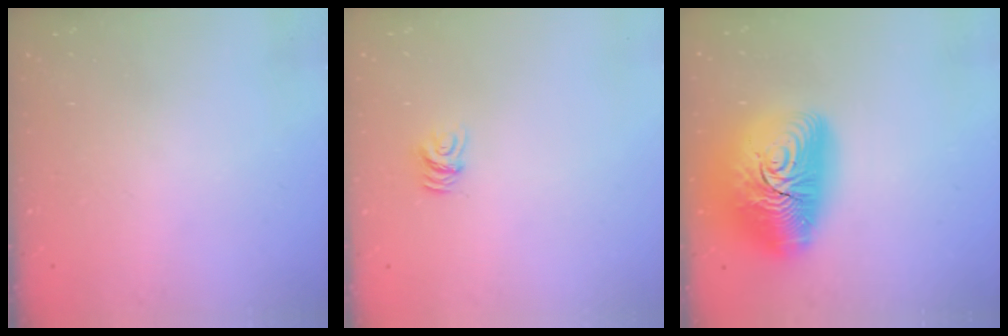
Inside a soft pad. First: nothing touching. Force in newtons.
{"total": 6.1, "press": 6.1, "slide": 0.3}
{"total": 23.5, "press": 23.4, "slide": 1.6}